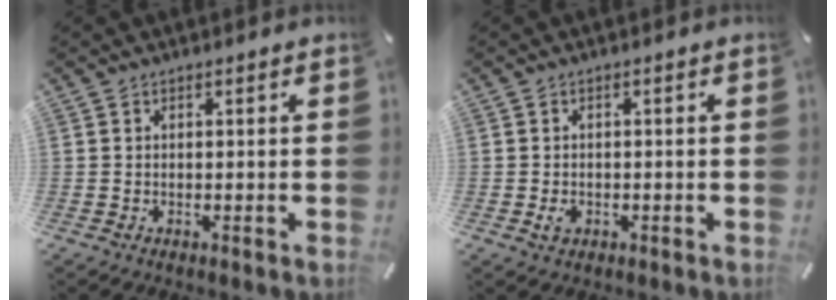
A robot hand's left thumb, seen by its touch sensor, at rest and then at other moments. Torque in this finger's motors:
{"motor_torque": [0.18, 0.12, 0.00, 0.00, 0.00]}